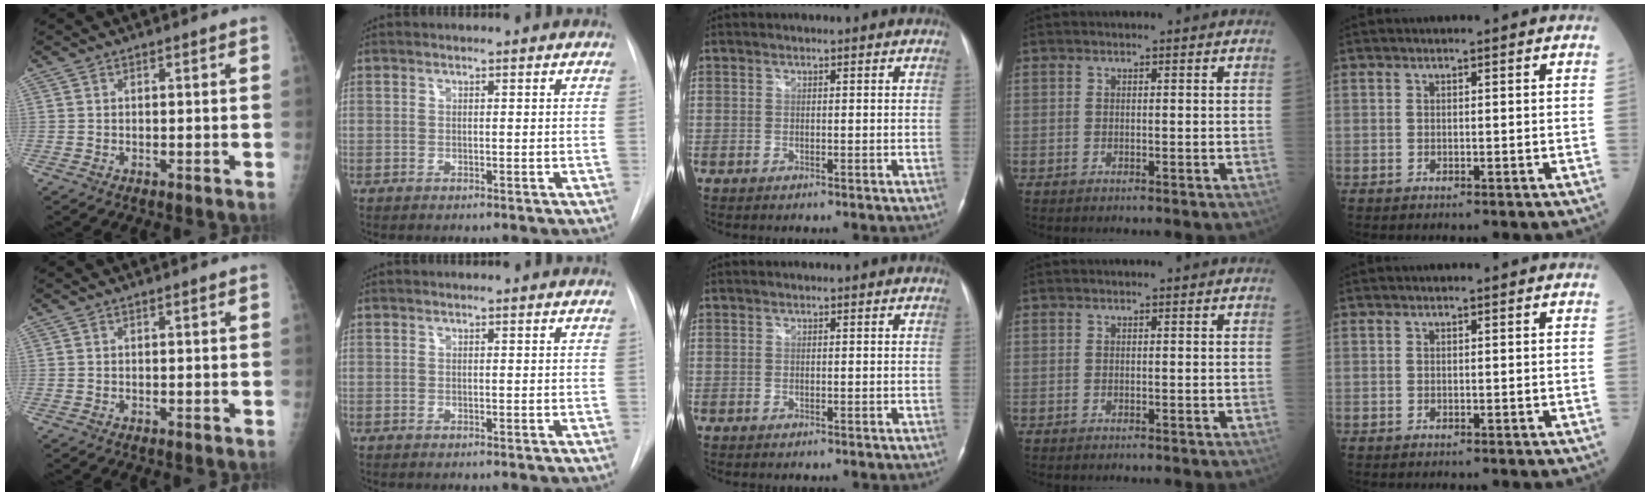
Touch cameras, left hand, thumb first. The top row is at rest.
{}